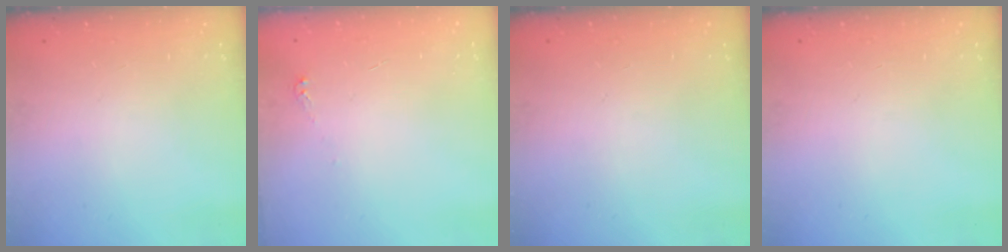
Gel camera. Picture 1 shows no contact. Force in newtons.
{"total": 2.5, "press": 2.5, "slide": 0.3}
{"total": 0.0}
{"total": 0.0}